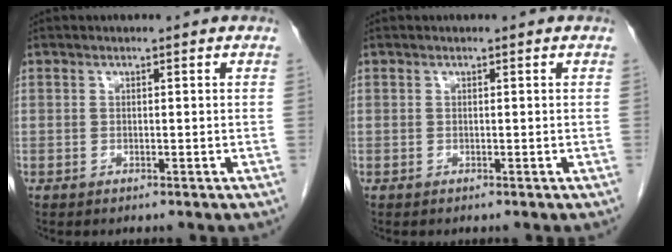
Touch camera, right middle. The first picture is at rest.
{"total": 0.0}